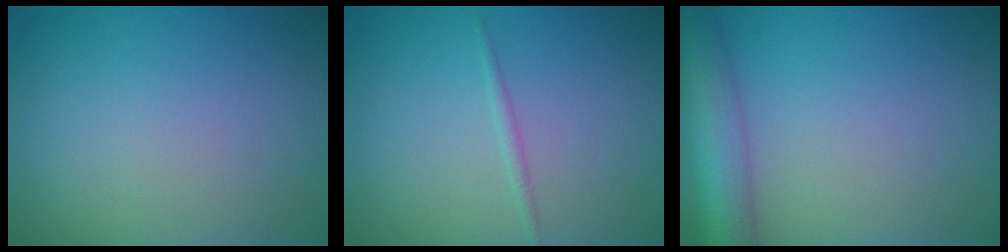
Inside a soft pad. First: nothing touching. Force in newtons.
{"total": 0.8, "press": 0.8, "slide": 0.0}
{"total": 7.5, "press": 7.5, "slide": 0.4}